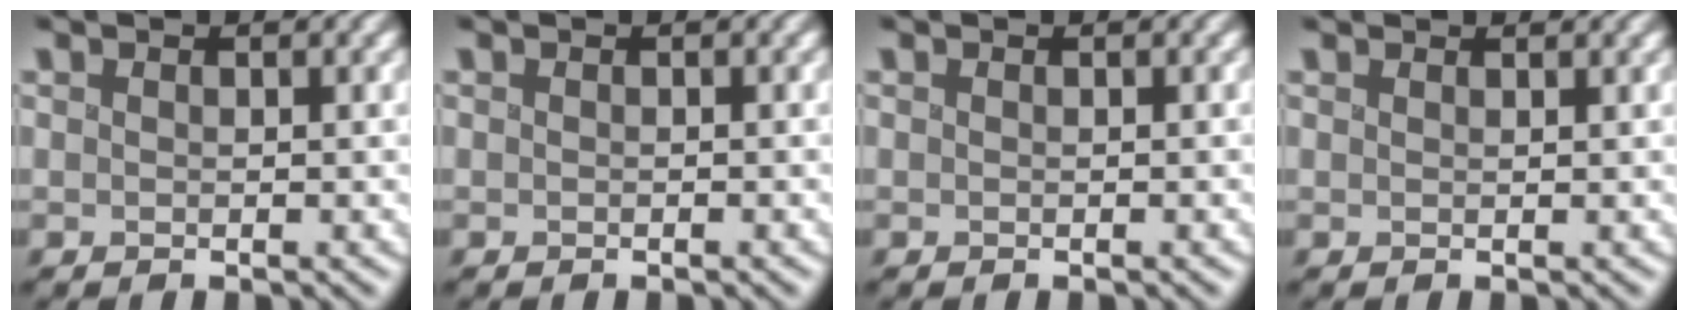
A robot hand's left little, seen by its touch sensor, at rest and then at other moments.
{"total": 0.0}
{"total": 0.0}
{"total": 1.2, "force": [1.1, 0.1, 0.2], "torque": [-0.002, 0.004, 0.013]}